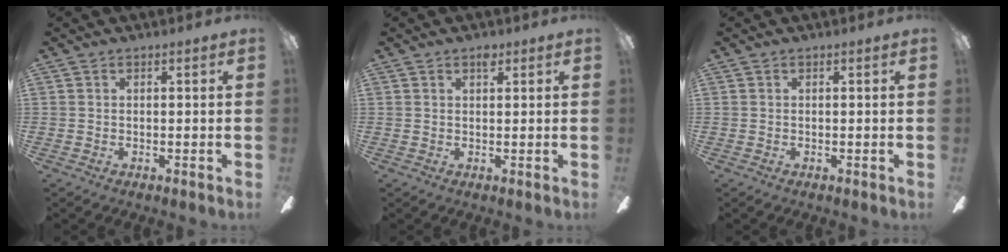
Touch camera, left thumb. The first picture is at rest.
{"total": 1.8, "force": [1.4, 0.8, 0.9], "torque": [-0.004, -0.007, 0.022]}
{"total": 0.0}